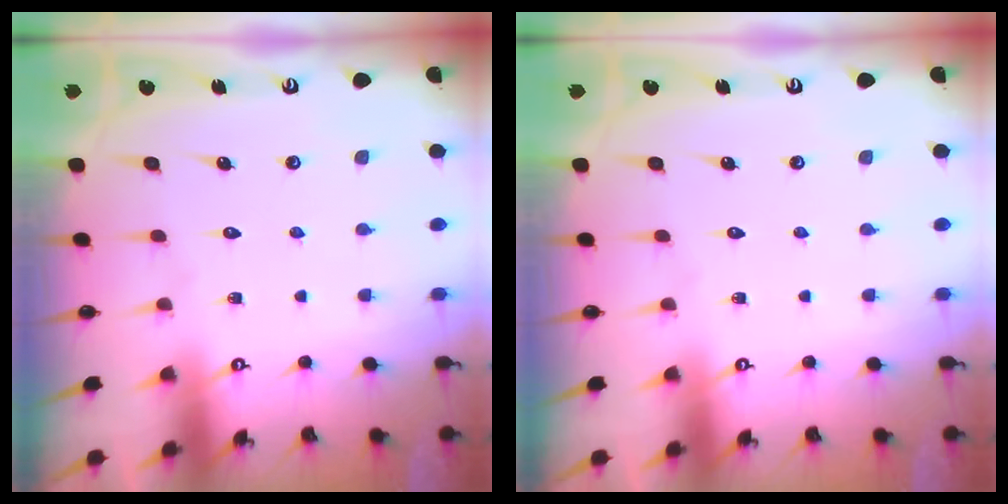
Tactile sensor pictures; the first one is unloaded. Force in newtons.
{"total": 0.0}